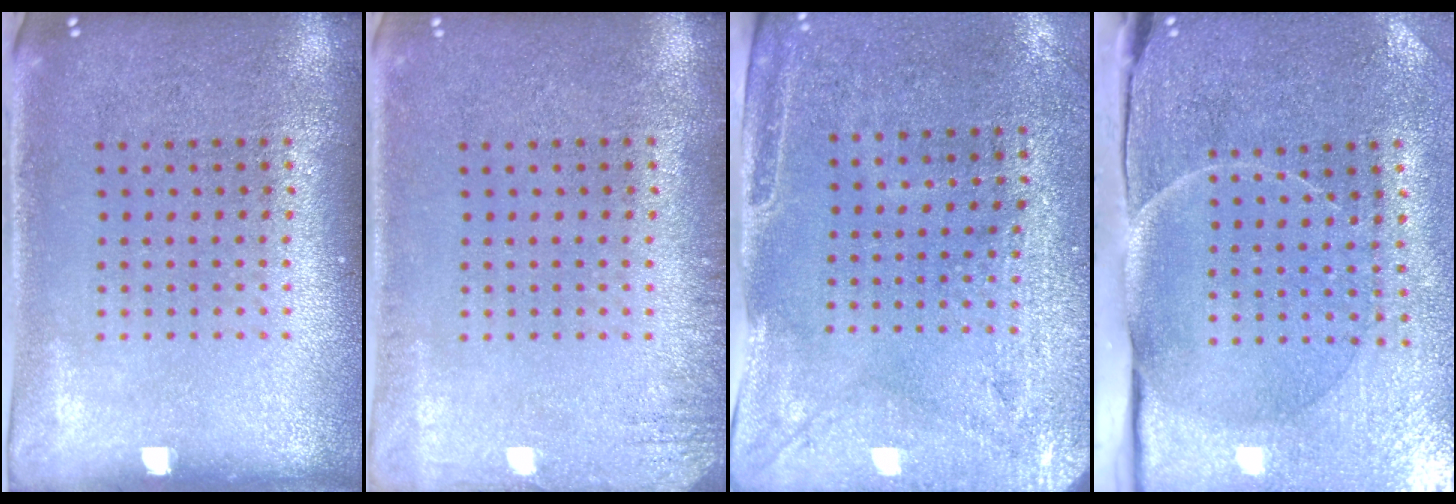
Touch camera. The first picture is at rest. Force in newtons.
{"total": 1.5, "press": 1.5, "slide": 0.2}
{"total": 2.9, "press": 2.4, "slide": 1.5}
{"total": 4.0, "press": 3.6, "slide": 1.7}